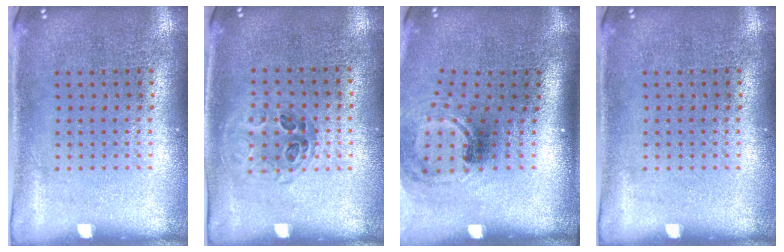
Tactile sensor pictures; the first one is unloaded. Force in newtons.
{"total": 1.0, "press": 0.8, "slide": 0.6}
{"total": 1.6, "press": 1.2, "slide": 1.1}
{"total": 0.0}